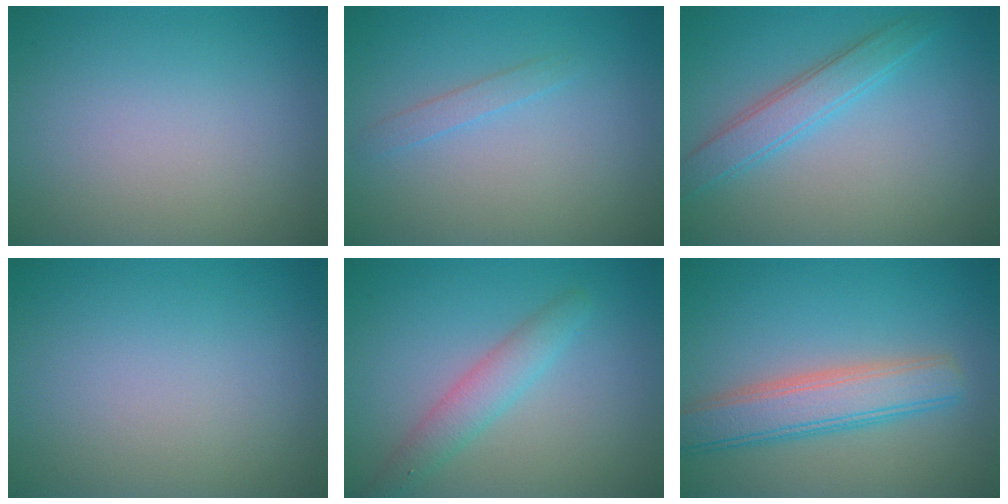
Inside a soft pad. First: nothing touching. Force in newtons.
{"total": 1.1, "press": 1.1, "slide": 0.0}
{"total": 3.0, "press": 3.0, "slide": 0.1}
{"total": 0.0}
{"total": 2.8, "press": 2.8, "slide": 0.0}
{"total": 5.0, "press": 5.0, "slide": 0.2}